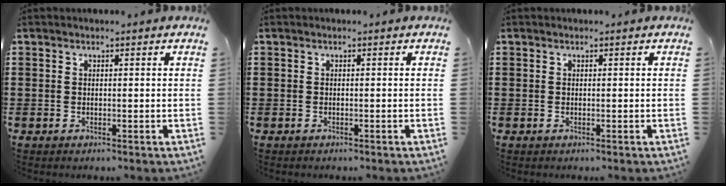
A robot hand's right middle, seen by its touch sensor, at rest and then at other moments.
{"total": 0.0}
{"total": 0.0}